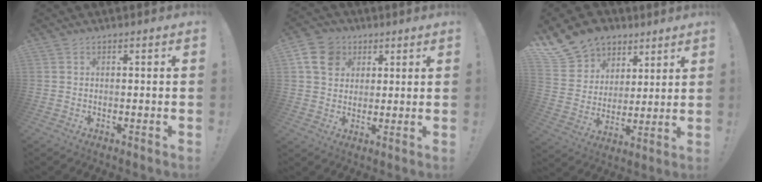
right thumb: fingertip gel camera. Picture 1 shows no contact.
{"total": 11.2, "force": [4.4, 9.2, 4.5], "torque": [-0.070, -0.013, 0.091]}
{"total": 13.8, "force": [9.4, 9.6, 3.4], "torque": [-0.066, -0.063, 0.189]}